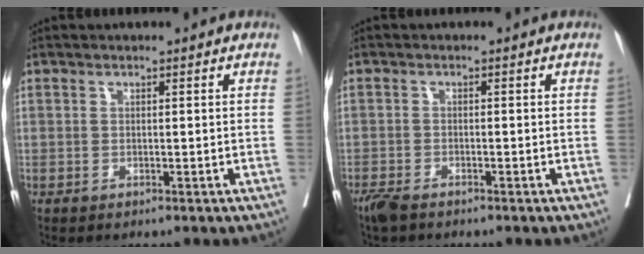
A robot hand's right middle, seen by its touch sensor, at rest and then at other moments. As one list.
[{"total": 2.8, "force": [-2.3, 0.7, 1.4], "torque": [-0.029, -0.007, -0.041]}]